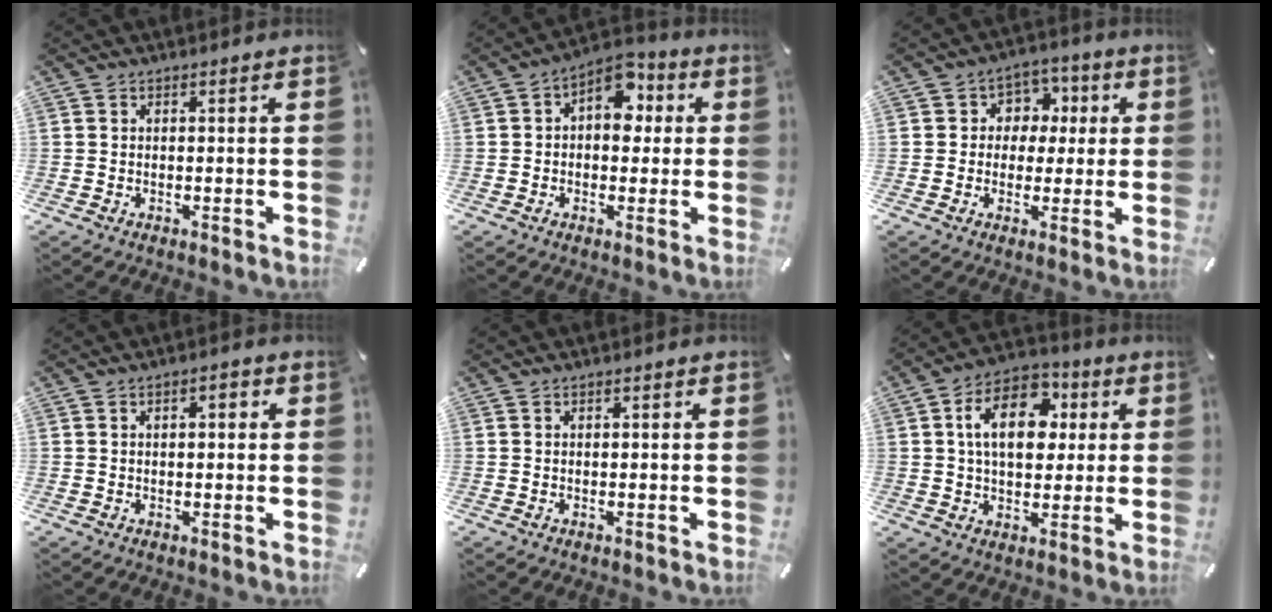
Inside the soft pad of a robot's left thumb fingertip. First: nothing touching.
{"total": 8.5, "force": [2.6, 5.8, 5.6], "torque": [-0.074, -0.012, 0.041]}
{"total": 6.9, "force": [0.3, 6.5, 2.3], "torque": [-0.029, 0.004, 0.000]}
{"total": 2.5, "force": [0.4, 1.4, 2.1], "torque": [-0.026, 0.003, 0.000]}
{"total": 0.7, "force": [0.2, 0.3, 0.6], "torque": [-0.011, 0.003, 0.003]}
{"total": 14.4, "force": [3.4, 9.9, 9.9], "torque": [-0.160, 0.006, 0.060]}